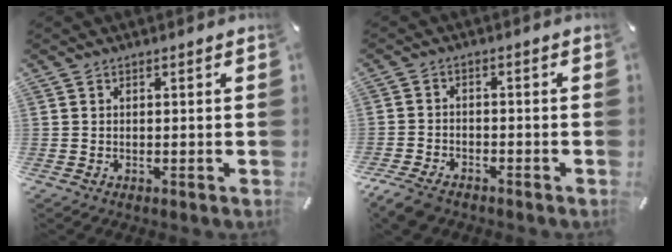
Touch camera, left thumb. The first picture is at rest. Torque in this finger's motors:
{"motor_torque": [-0.29, 0.96, 0.73, 0.67, 0.20]}